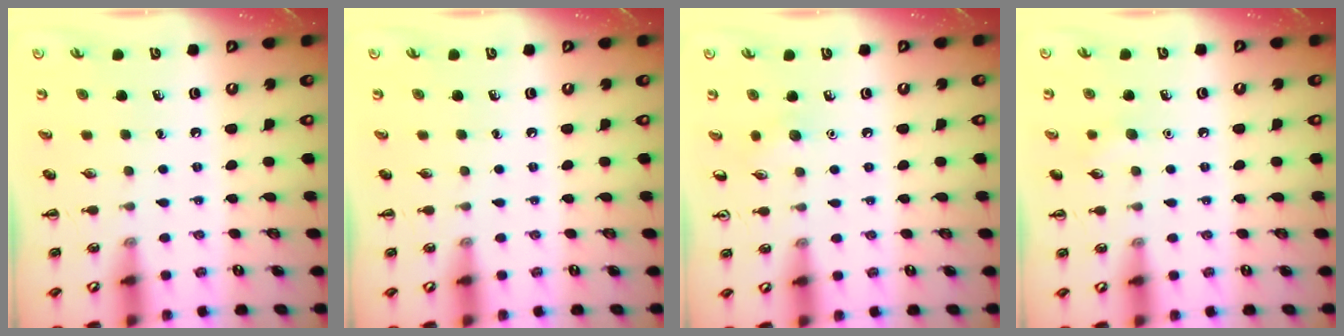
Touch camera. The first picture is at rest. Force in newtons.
{"total": 0.0}
{"total": 4.0, "press": 3.8, "slide": 1.4}
{"total": 4.7, "press": 4.6, "slide": 1.3}